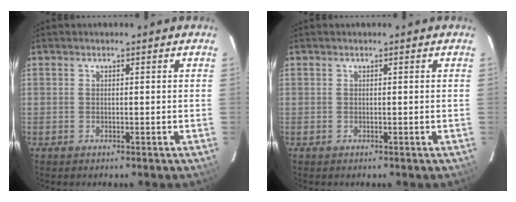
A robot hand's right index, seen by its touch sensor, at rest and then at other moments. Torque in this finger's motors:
{"motor_torque": [0.00, 0.00, 0.08, 0.00]}